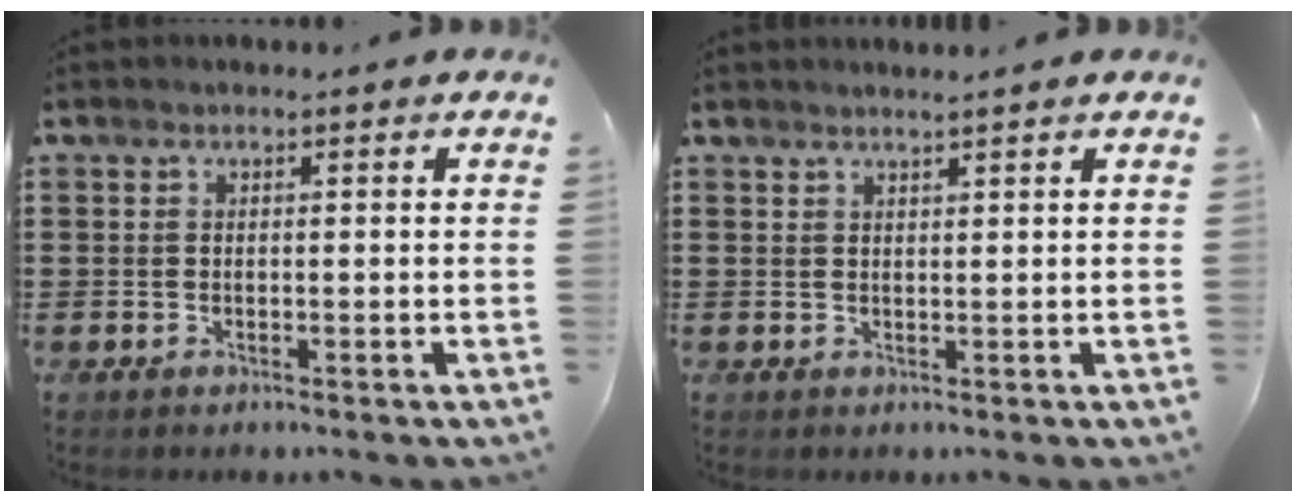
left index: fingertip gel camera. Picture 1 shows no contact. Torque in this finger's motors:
{"motor_torque": [-0.34, 0.02, 0.01, -0.01]}